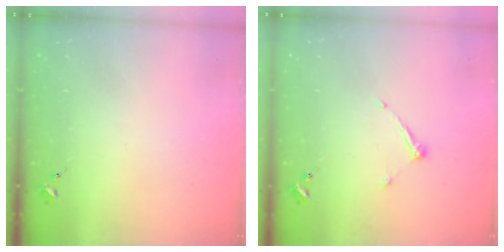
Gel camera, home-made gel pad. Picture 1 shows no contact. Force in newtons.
{"total": 5.9, "press": 5.9, "slide": 0.6}